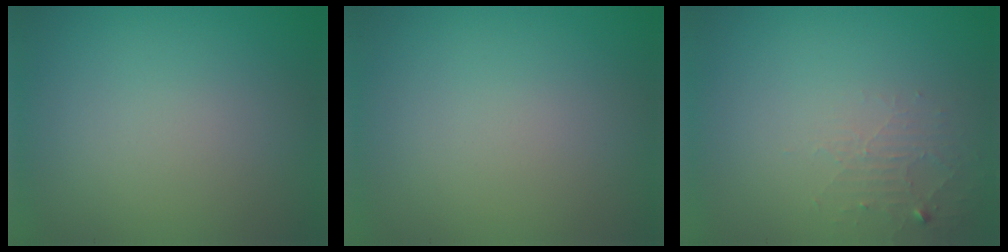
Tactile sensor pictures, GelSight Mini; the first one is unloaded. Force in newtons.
{"total": 0.0}
{"total": 1.7, "press": 1.7, "slide": 0.3}